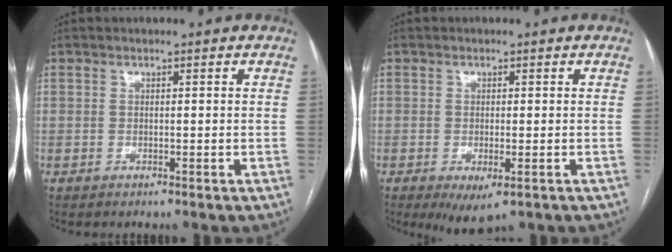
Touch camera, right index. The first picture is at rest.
{"total": 5.2, "force": [-2.9, 0.8, 4.3], "torque": [-0.069, -0.014, -0.041]}